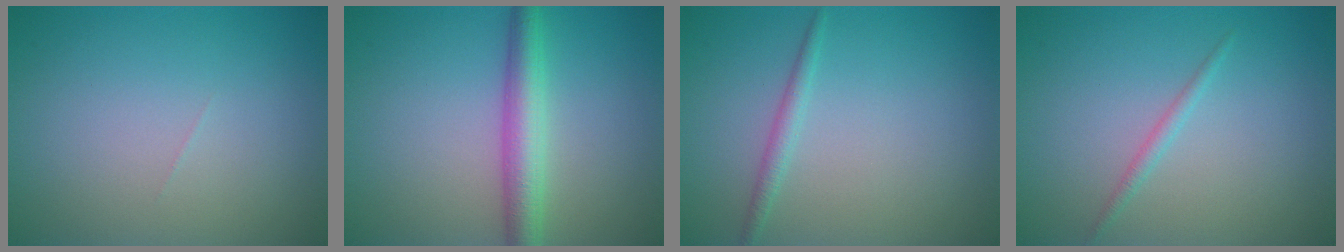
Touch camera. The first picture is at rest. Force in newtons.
{"total": 4.0, "press": 4.0, "slide": 0.2}
{"total": 1.3, "press": 1.3, "slide": 0.0}
{"total": 1.0, "press": 1.0, "slide": 0.0}